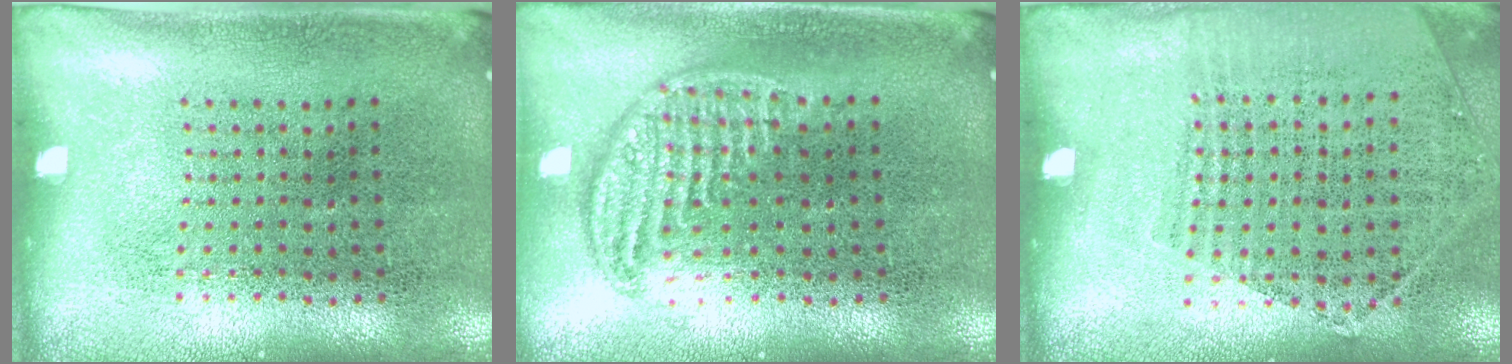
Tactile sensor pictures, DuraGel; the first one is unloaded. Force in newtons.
{"total": 1.0, "press": 1.0, "slide": 0.4}
{"total": 1.2, "press": 1.0, "slide": 0.6}